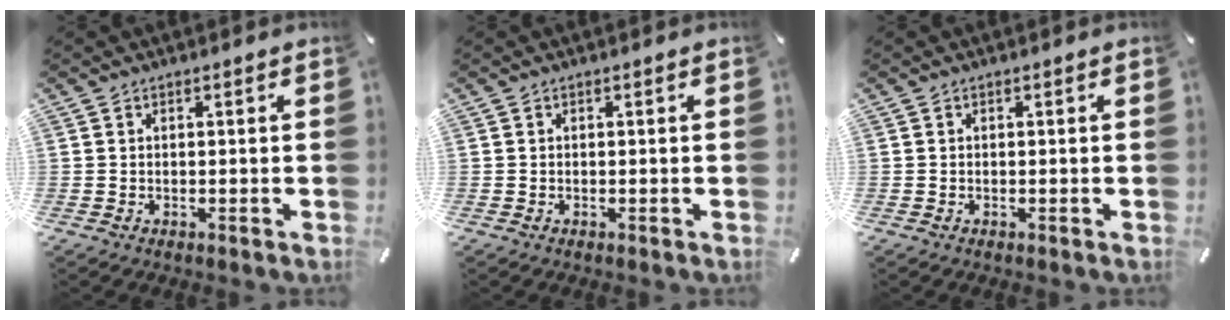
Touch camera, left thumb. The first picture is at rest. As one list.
[{"total": 0.0}, {"total": 0.0}]